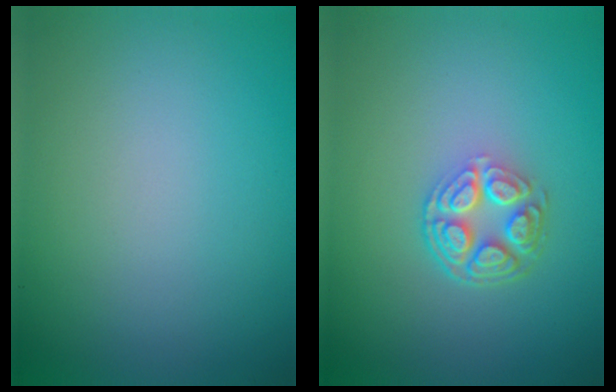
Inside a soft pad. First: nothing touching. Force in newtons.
{"total": 4.4, "press": 3.2, "slide": 3.0}